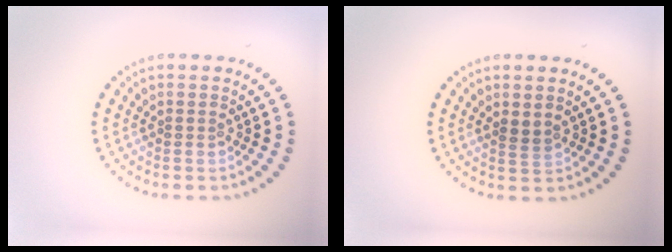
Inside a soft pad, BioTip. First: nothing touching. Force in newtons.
{"total": 1.1, "press": 0.9, "slide": 0.6}